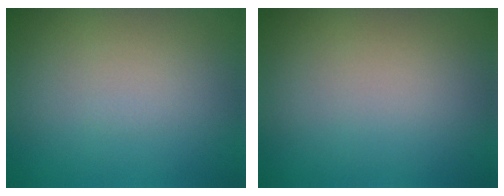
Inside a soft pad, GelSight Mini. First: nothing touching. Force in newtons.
{"total": 0.0}